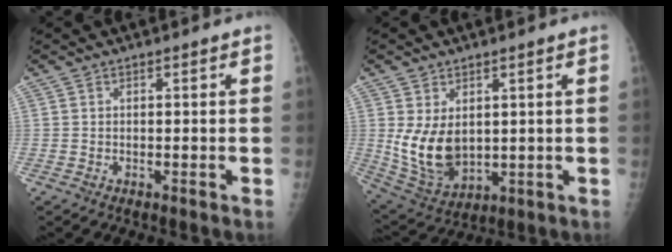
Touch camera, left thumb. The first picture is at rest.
{"total": 10.3, "force": [1.3, 6.7, 7.7], "torque": [-0.126, -0.020, 0.049]}